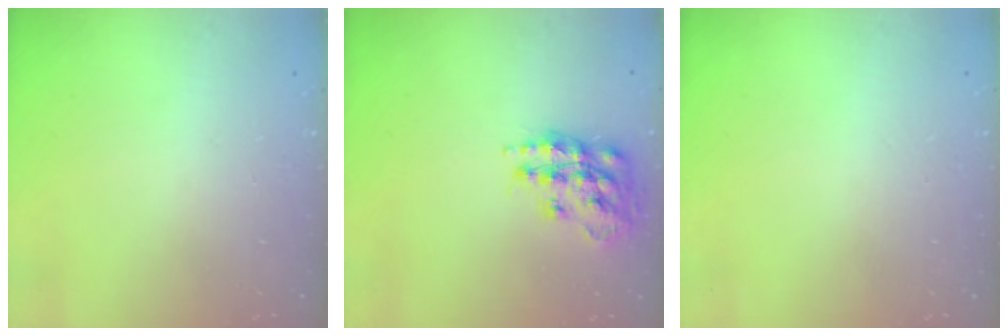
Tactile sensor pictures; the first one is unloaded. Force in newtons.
{"total": 15.5, "press": 15.4, "slide": 1.3}
{"total": 0.0}